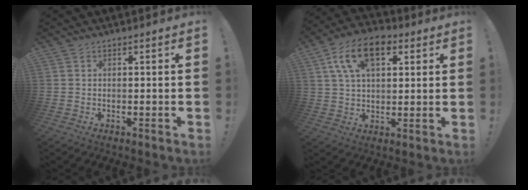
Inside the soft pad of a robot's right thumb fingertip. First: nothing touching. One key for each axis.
{"total": 14.6, "fx": 6.0, "fy": 8.3, "fz": 10.4, "tx": -0.182, "ty": -0.003, "tz": 0.111}